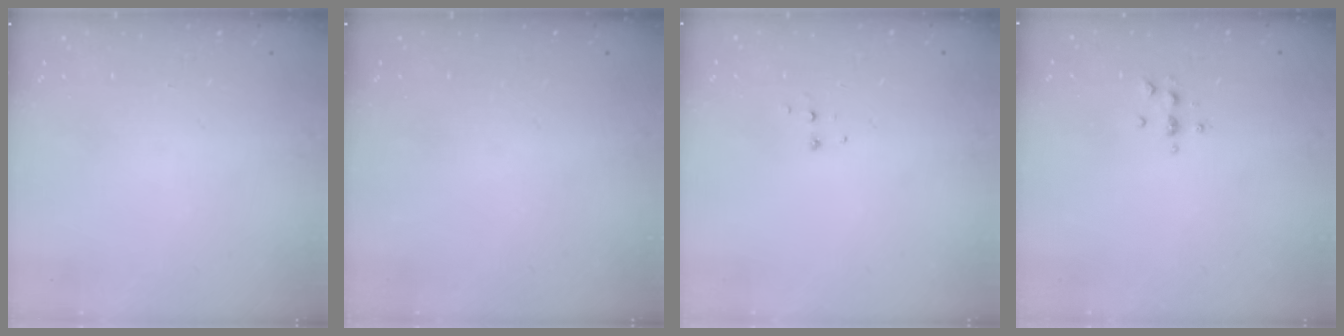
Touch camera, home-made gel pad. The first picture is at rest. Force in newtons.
{"total": 0.0}
{"total": 3.9, "press": 3.9, "slide": 0.4}
{"total": 4.1, "press": 4.1, "slide": 0.5}